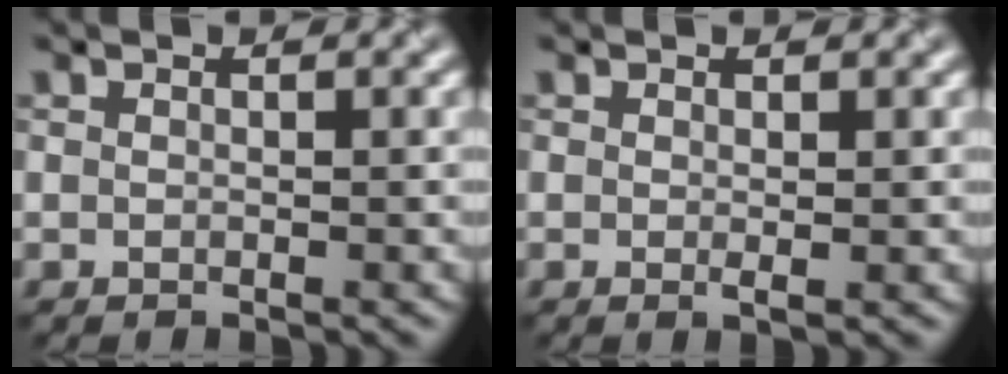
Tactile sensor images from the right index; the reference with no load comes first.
{"total": 0.7, "force": [0.1, 0.1, 0.7], "torque": [-0.009, -0.004, 0.000]}